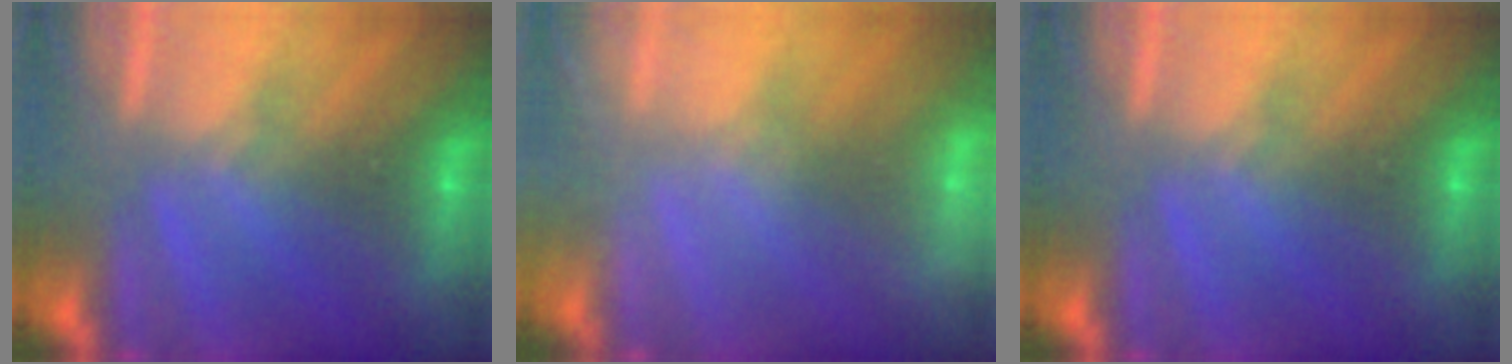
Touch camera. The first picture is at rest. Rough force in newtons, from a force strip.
{"total": 2.5}
{"total": 0.0}